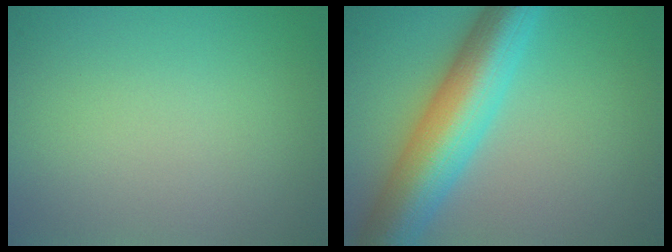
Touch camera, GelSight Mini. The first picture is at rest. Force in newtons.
{"total": 9.5, "press": 9.5, "slide": 0.3}